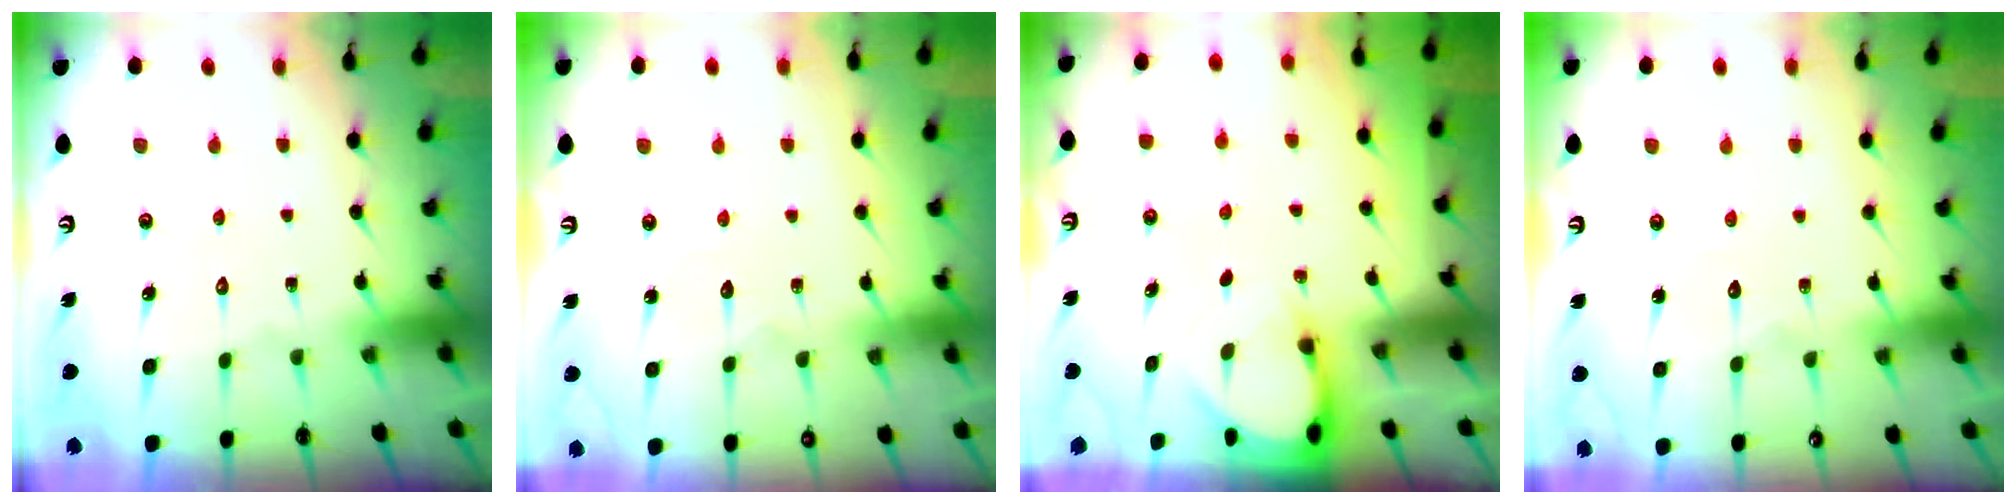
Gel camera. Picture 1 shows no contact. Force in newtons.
{"total": 4.9, "press": 4.9, "slide": 0.3}
{"total": 3.6, "press": 3.6, "slide": 0.1}
{"total": 4.4, "press": 4.4, "slide": 0.4}